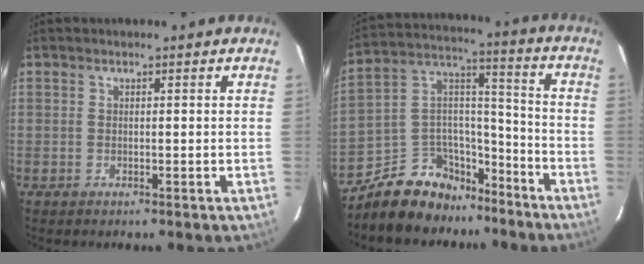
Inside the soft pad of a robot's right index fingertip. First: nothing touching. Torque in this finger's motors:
{"motor_torque": [1.04, -1.10, 0.16, 0.03]}